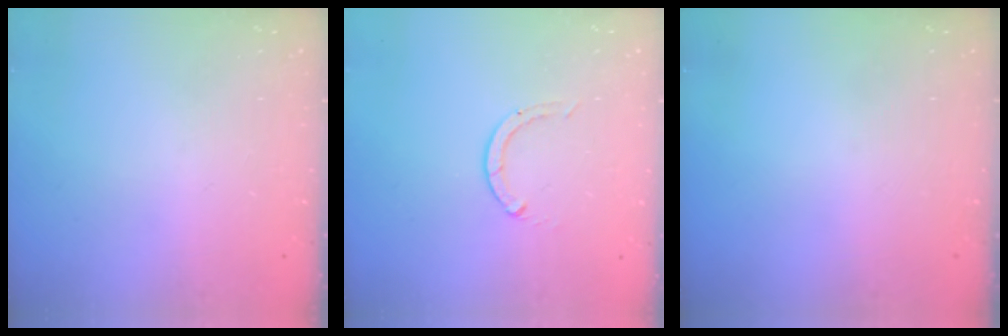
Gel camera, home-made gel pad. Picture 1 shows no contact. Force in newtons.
{"total": 0.0}
{"total": 0.0}